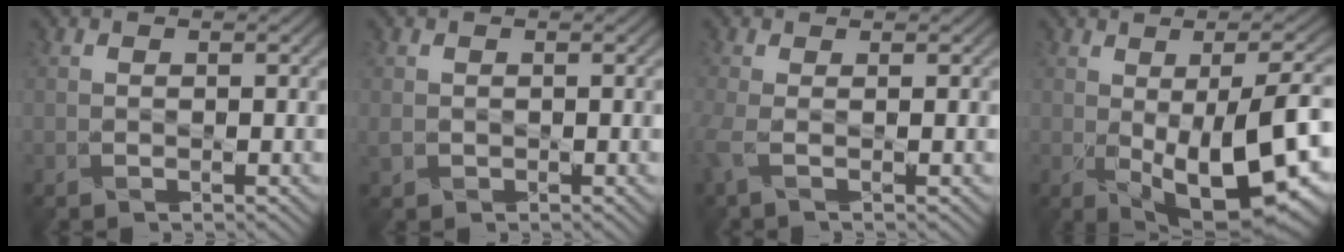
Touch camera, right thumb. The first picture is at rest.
{"total": 0.8, "force": [0.2, 0.8, -0.2], "torque": [0.002, -0.006, 0.004]}
{"total": 2.4, "force": [-0.6, 0.2, 2.3], "torque": [-0.060, -0.002, -0.018]}
{"total": 14.2, "force": [-3.2, 6.4, 12.2], "torque": [-0.175, -0.037, -0.026]}